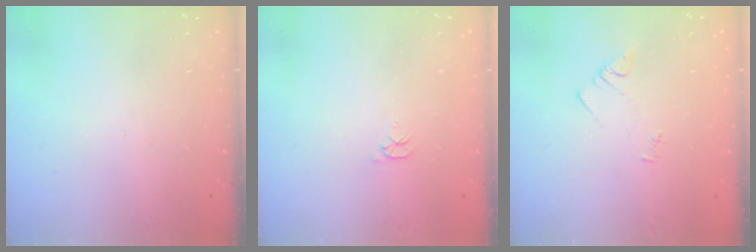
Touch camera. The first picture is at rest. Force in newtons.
{"total": 2.7, "press": 2.7, "slide": 0.4}
{"total": 2.9, "press": 2.9, "slide": 0.3}